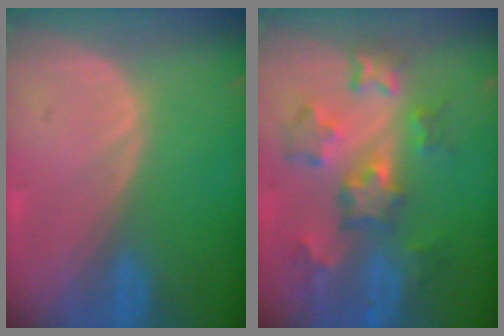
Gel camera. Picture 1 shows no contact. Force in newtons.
{"total": 8.8, "press": 7.9, "slide": 4.0}